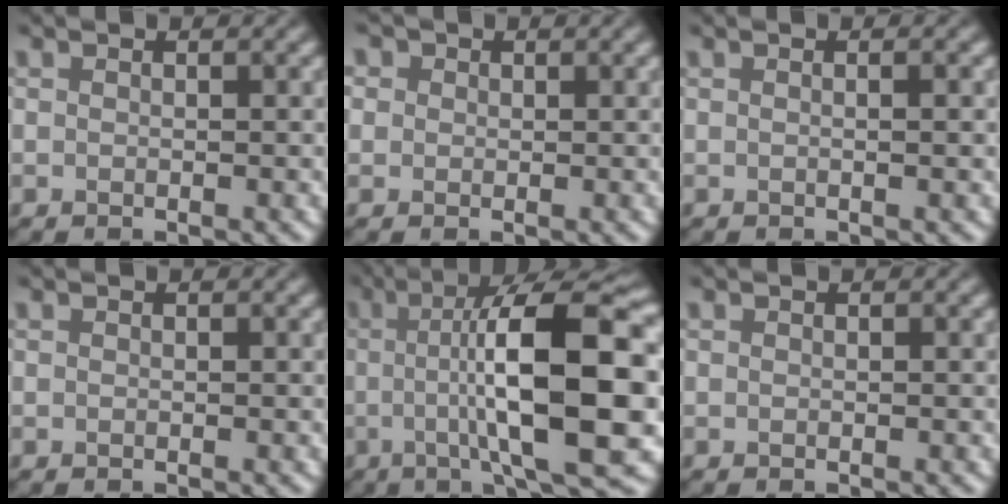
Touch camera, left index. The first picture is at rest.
{"total": 2.1, "force": [1.0, 1.7, 0.8], "torque": [-0.014, 0.013, 0.001]}
{"total": 1.4, "force": [0.2, 0.5, 1.3], "torque": [-0.013, -0.001, -0.005]}
{"total": 0.0}
{"total": 14.5, "force": [0.0, 3.3, 14.1], "torque": [-0.190, 0.013, -0.002]}
{"total": 0.0}